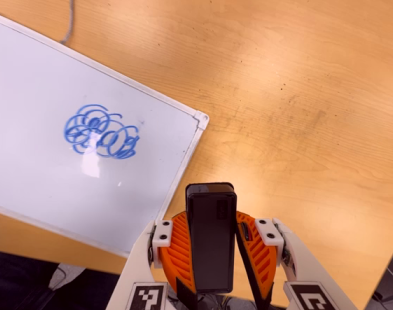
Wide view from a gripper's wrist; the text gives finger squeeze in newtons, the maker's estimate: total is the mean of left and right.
{"total": 6.7, "left": 6.8, "right": 6.6}